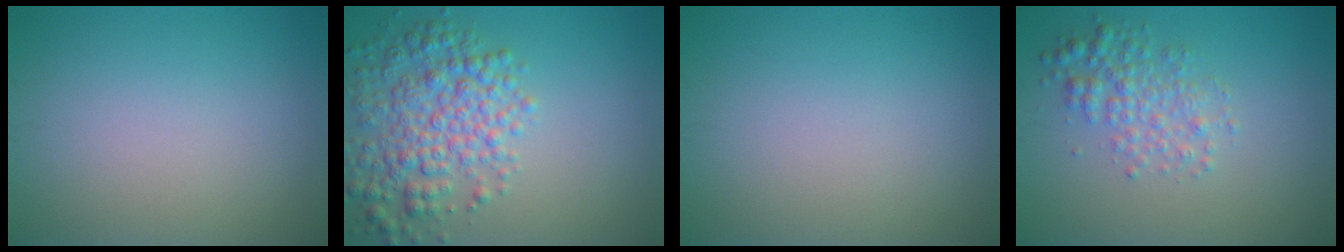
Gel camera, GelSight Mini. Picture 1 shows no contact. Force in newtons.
{"total": 5.8, "press": 5.8, "slide": 0.2}
{"total": 0.0}
{"total": 2.9, "press": 2.9, "slide": 0.0}